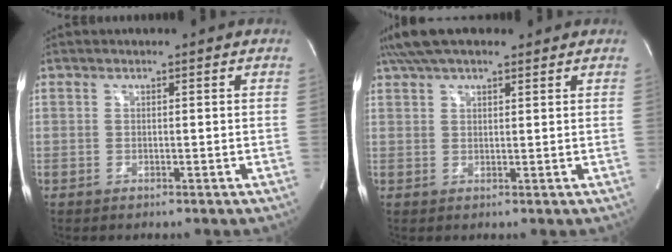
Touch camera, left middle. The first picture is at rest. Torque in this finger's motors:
{"motor_torque": [0.90, -0.70, 0.08, 0.08]}